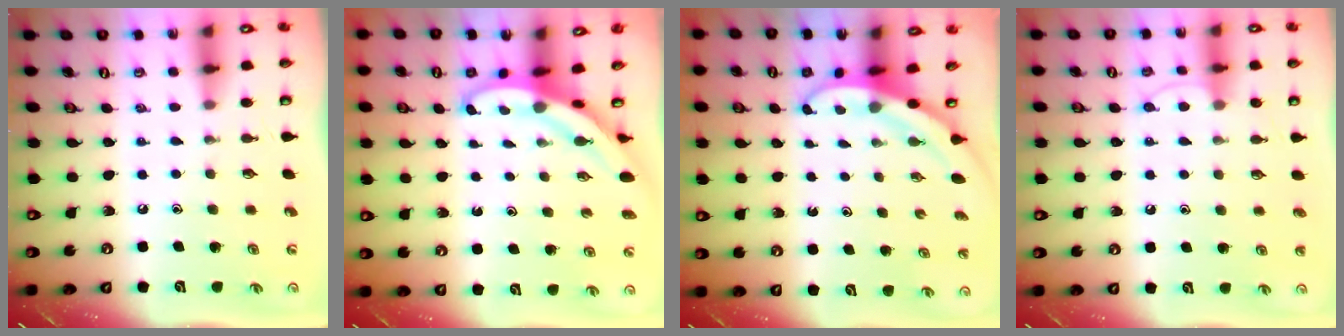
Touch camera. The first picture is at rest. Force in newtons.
{"total": 3.9, "press": 3.9, "slide": 0.2}
{"total": 3.2, "press": 3.2, "slide": 0.1}
{"total": 6.7, "press": 6.7, "slide": 0.6}